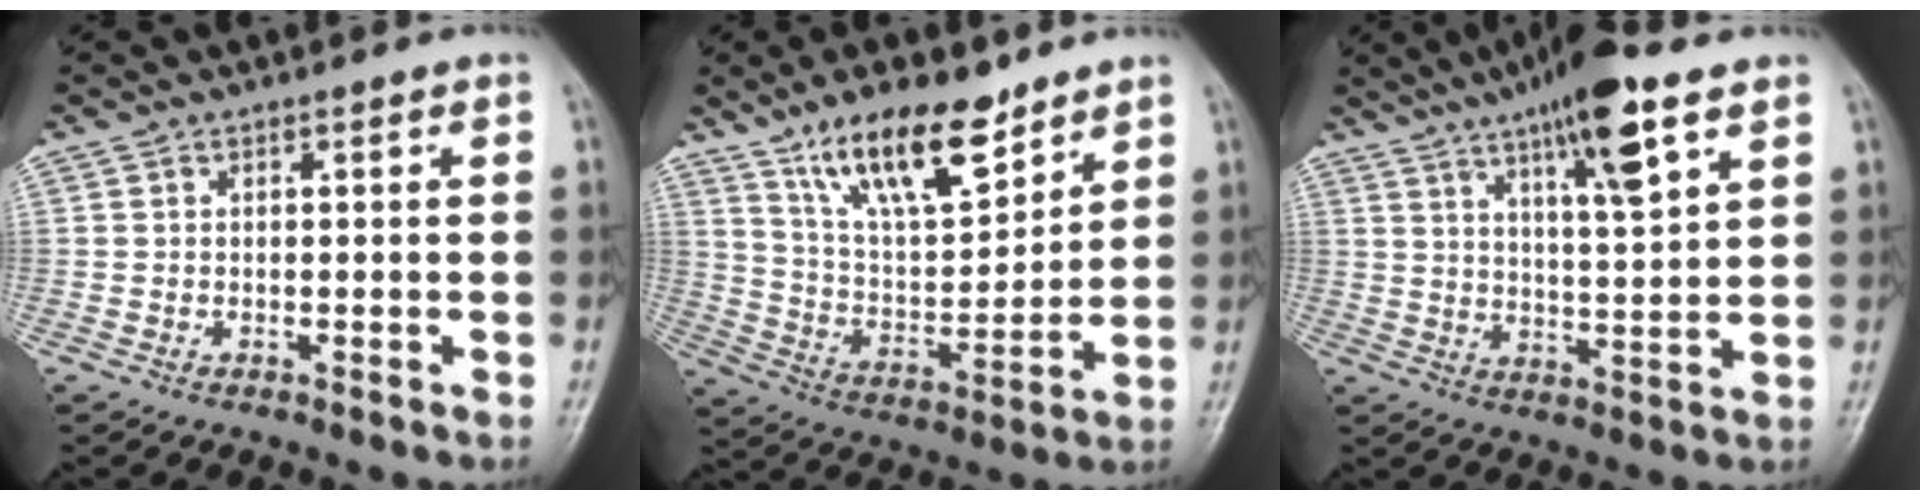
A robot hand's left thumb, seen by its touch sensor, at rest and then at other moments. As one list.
[{"total": 16.2, "force": [11.0, 6.0, 10.2], "torque": [-0.142, -0.061, 0.206]}, {"total": 14.4, "force": [8.3, 3.1, 11.4], "torque": [-0.172, -0.028, 0.135]}]